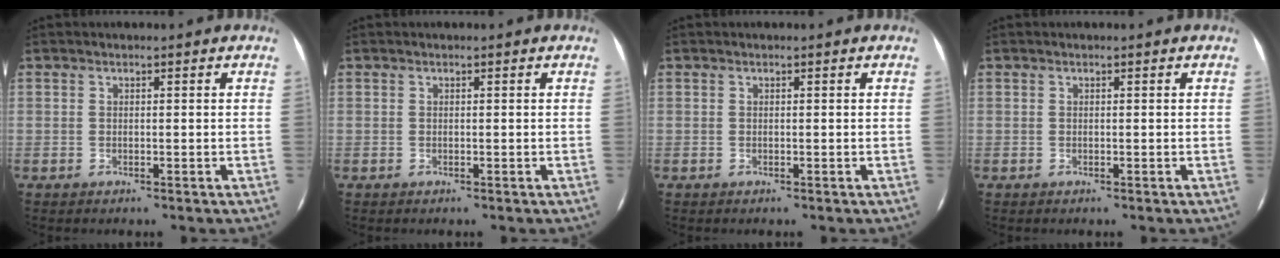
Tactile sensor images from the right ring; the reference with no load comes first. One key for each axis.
{"total": 0.0}
{"total": 0.0}
{"total": 0.0}